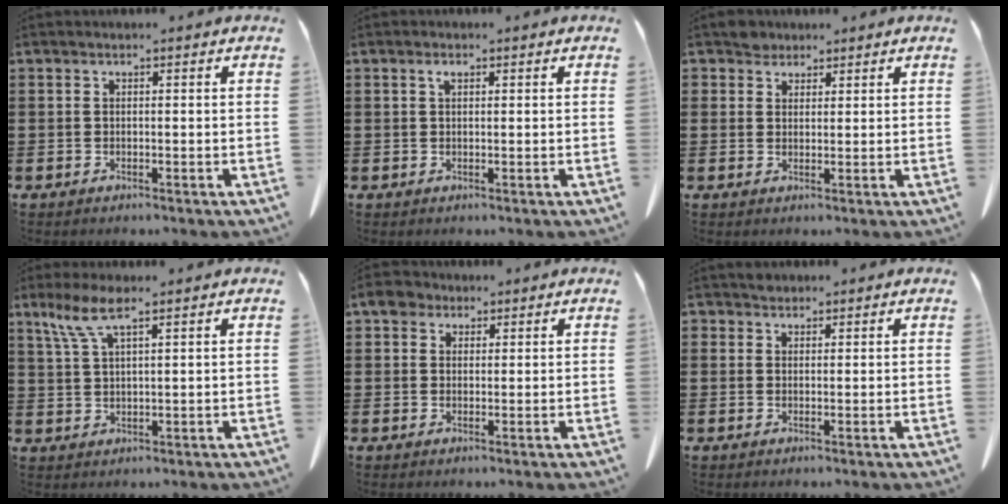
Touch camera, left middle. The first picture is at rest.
{"total": 1.3, "force": [0.5, 0.6, 1.1], "torque": [-0.024, 0.006, 0.008]}
{"total": 2.5, "force": [2.2, 1.1, 0.1], "torque": [-0.008, 0.004, 0.045]}
{"total": 5.9, "force": [3.6, 1.0, 4.5], "torque": [-0.097, 0.000, 0.064]}
{"total": 3.3, "force": [2.2, 2.2, 1.2], "torque": [-0.028, 0.010, 0.038]}
{"total": 1.4, "force": [1.1, 0.8, 0.0], "torque": [-0.005, 0.003, 0.023]}